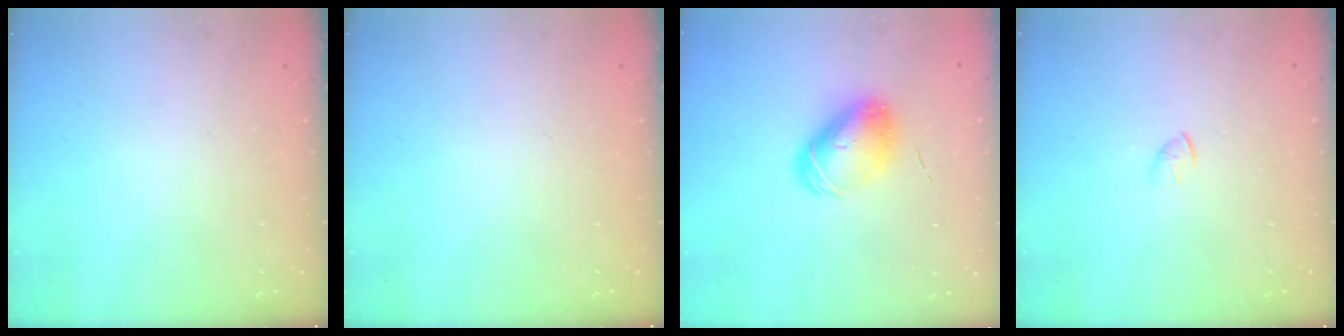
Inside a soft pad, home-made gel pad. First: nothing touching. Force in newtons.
{"total": 0.0}
{"total": 9.0, "press": 9.0, "slide": 0.2}
{"total": 1.3, "press": 1.2, "slide": 0.4}